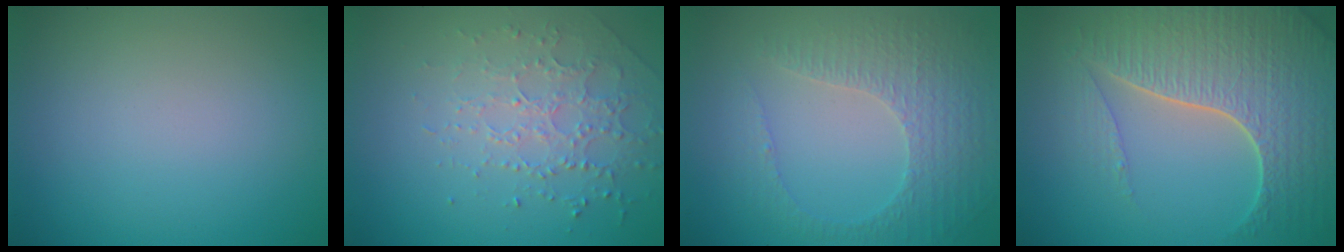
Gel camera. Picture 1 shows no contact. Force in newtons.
{"total": 2.1, "press": 1.9, "slide": 0.9}
{"total": 4.6, "press": 3.3, "slide": 3.2}
{"total": 7.7, "press": 5.6, "slide": 5.2}